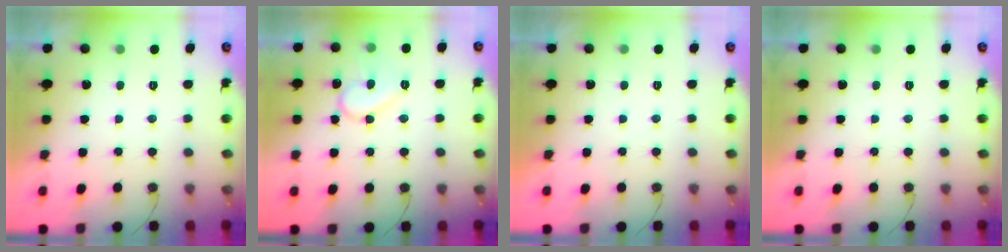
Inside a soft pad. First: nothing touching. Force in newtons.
{"total": 10.5, "press": 10.5, "slide": 1.0}
{"total": 1.8, "press": 1.8, "slide": 0.0}
{"total": 0.0}